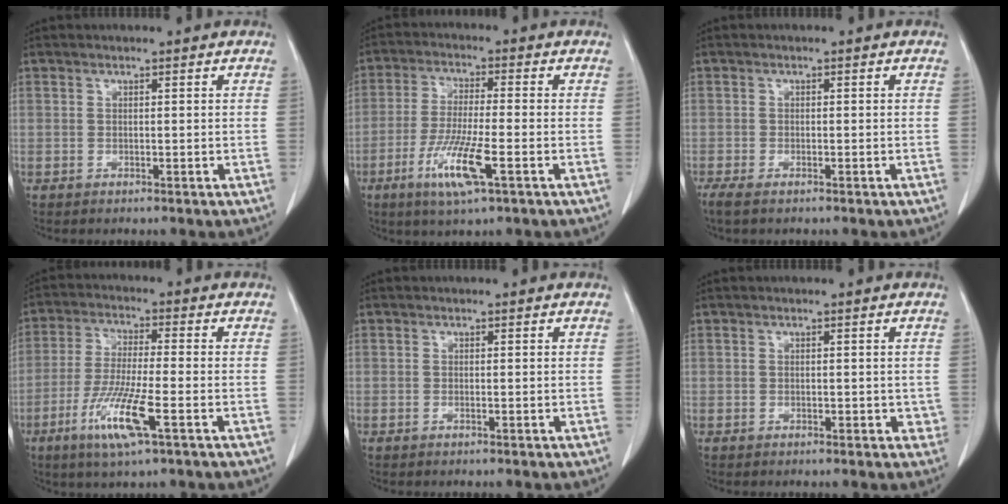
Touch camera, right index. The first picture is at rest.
{"total": 9.3, "force": [-4.0, 0.6, 8.4], "torque": [-0.168, -0.020, -0.075]}
{"total": 3.0, "force": [-2.2, 0.8, 1.8], "torque": [-0.035, -0.009, -0.034]}
{"total": 10.0, "force": [-4.4, 0.5, 9.0], "torque": [-0.182, -0.021, -0.084]}
{"total": 0.0}
{"total": 1.3, "force": [0.0, 1.0, 0.8], "torque": [0.000, 0.002, 0.001]}